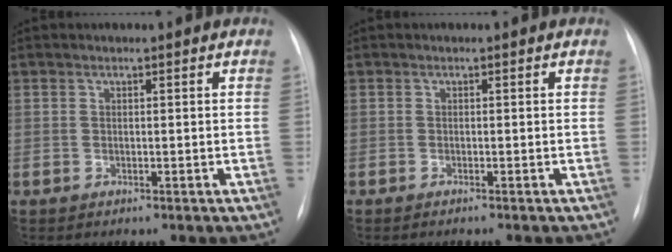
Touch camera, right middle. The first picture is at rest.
{"total": 0.6, "force": [-0.4, -0.2, 0.3], "torque": [-0.004, 0.000, -0.010]}